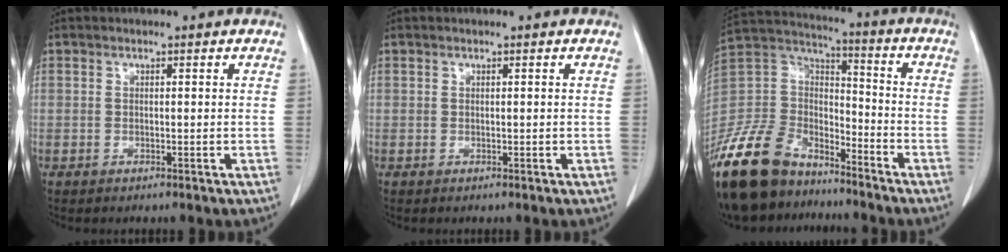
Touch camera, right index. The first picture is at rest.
{"total": 0.0}
{"total": 18.6, "force": [-14.7, 8.8, 7.3], "torque": [-0.165, 0.026, -0.274]}